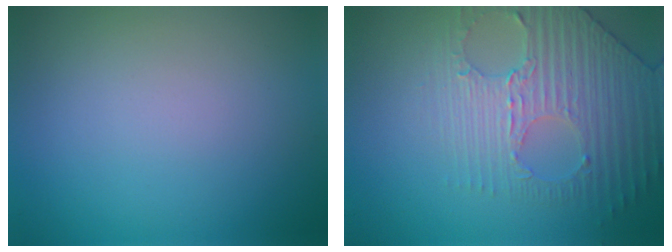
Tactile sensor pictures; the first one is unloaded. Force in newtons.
{"total": 3.9, "press": 3.8, "slide": 0.8}